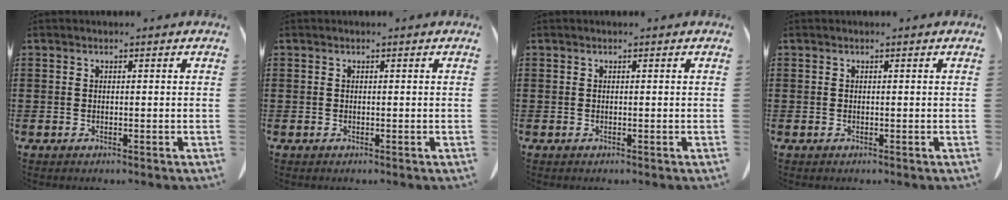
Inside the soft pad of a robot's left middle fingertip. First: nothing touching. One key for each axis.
{"total": 0.0}
{"total": 0.0}
{"total": 0.0}